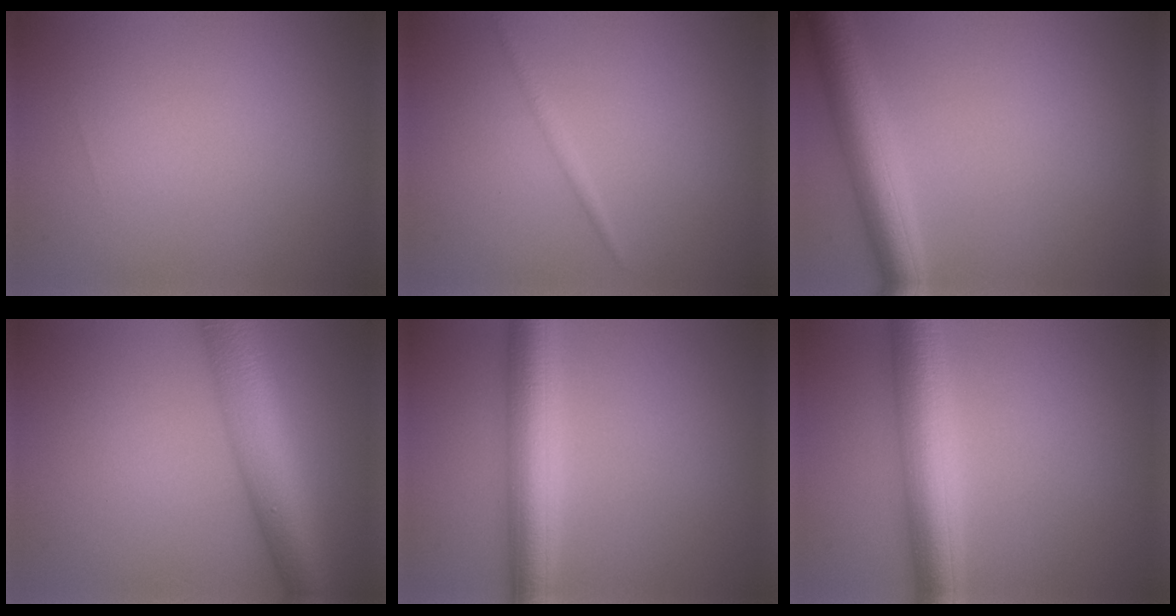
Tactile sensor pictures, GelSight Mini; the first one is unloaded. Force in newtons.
{"total": 0.9, "press": 0.9, "slide": 0.0}
{"total": 5.5, "press": 5.5, "slide": 0.2}
{"total": 8.6, "press": 8.6, "slide": 0.2}
{"total": 6.3, "press": 6.3, "slide": 0.2}
{"total": 7.1, "press": 7.1, "slide": 0.1}